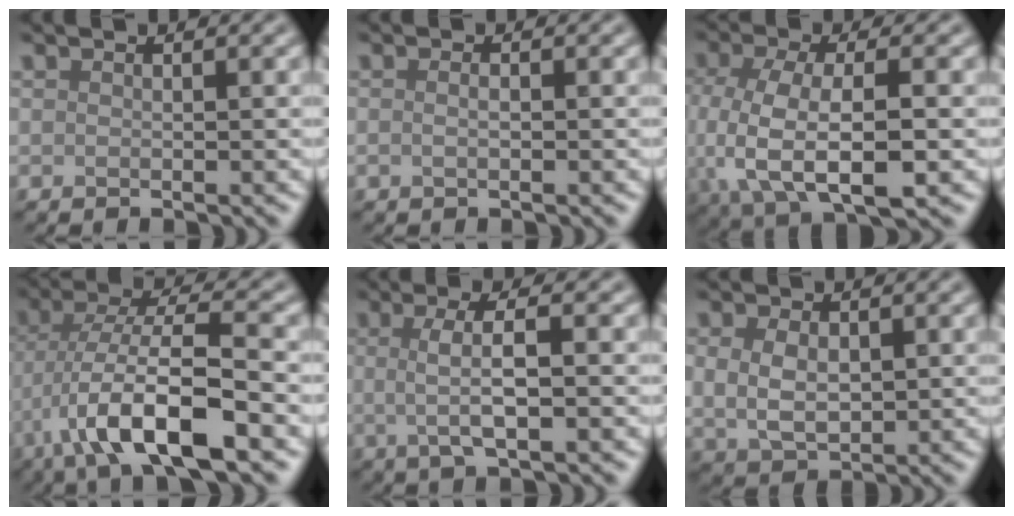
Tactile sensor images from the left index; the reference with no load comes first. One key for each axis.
{"total": 1.1, "fx": 0.1, "fy": 0.5, "fz": 0.9, "tx": -0.007, "ty": -0.007, "tz": -0.002}
{"total": 8.0, "fx": -1.5, "fy": 3.6, "fz": 7.0, "tx": -0.146, "ty": -0.015, "tz": -0.026}
{"total": 9.6, "fx": -3.8, "fy": 2.6, "fz": 8.4, "tx": -0.151, "ty": 0.010, "tz": -0.076}
{"total": 3.9, "fx": 0.1, "fy": 0.9, "fz": 3.7, "tx": -0.068, "ty": 0.001, "tz": 0.001}
{"total": 3.9, "fx": 0.4, "fy": 2.7, "fz": 2.7, "tx": -0.061, "ty": -0.003, "tz": 0.012}